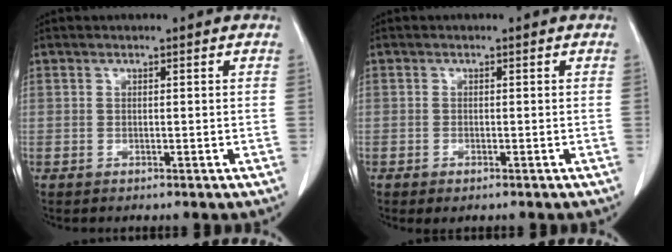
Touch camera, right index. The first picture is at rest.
{"total": 1.2, "force": [-0.7, 0.5, 0.9], "torque": [-0.013, -0.002, -0.004]}